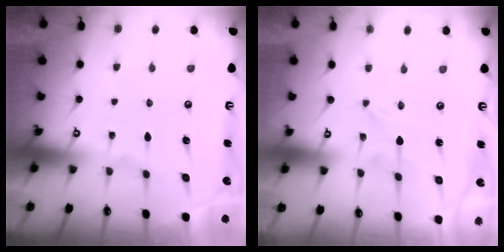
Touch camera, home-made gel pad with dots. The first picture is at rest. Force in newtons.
{"total": 0.0}